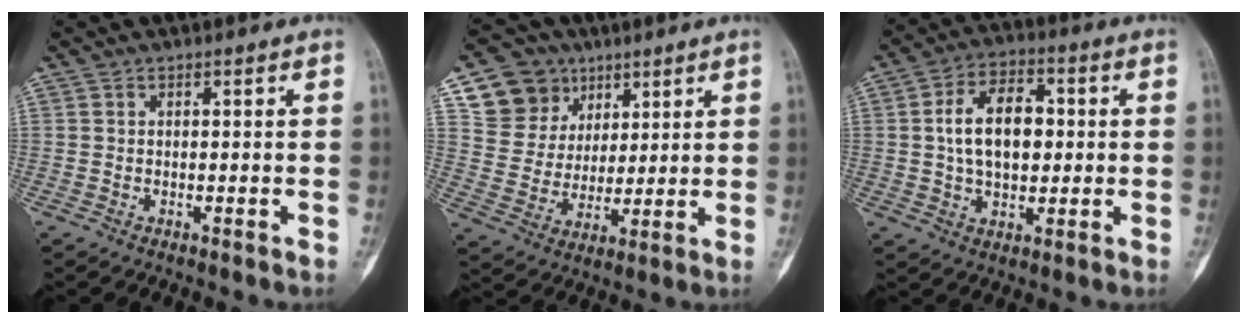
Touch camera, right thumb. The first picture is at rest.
{"total": 12.6, "force": [6.7, 10.2, 3.2], "torque": [-0.023, -0.024, 0.130]}
{"total": 12.4, "force": [1.2, 7.6, 9.7], "torque": [-0.147, 0.012, 0.018]}